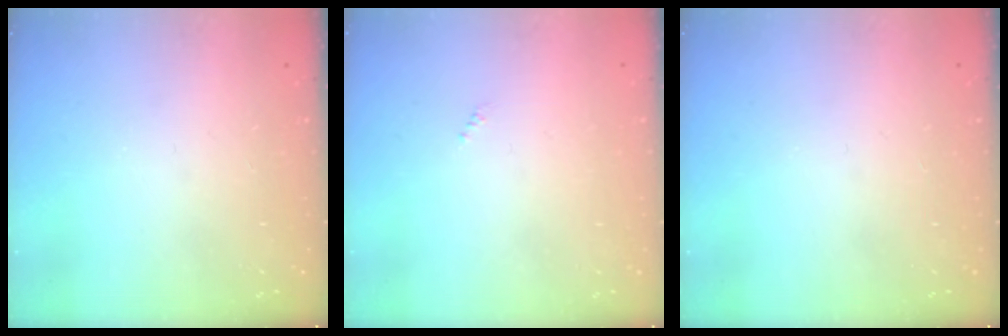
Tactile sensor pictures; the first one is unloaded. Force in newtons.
{"total": 0.0}
{"total": 0.0}